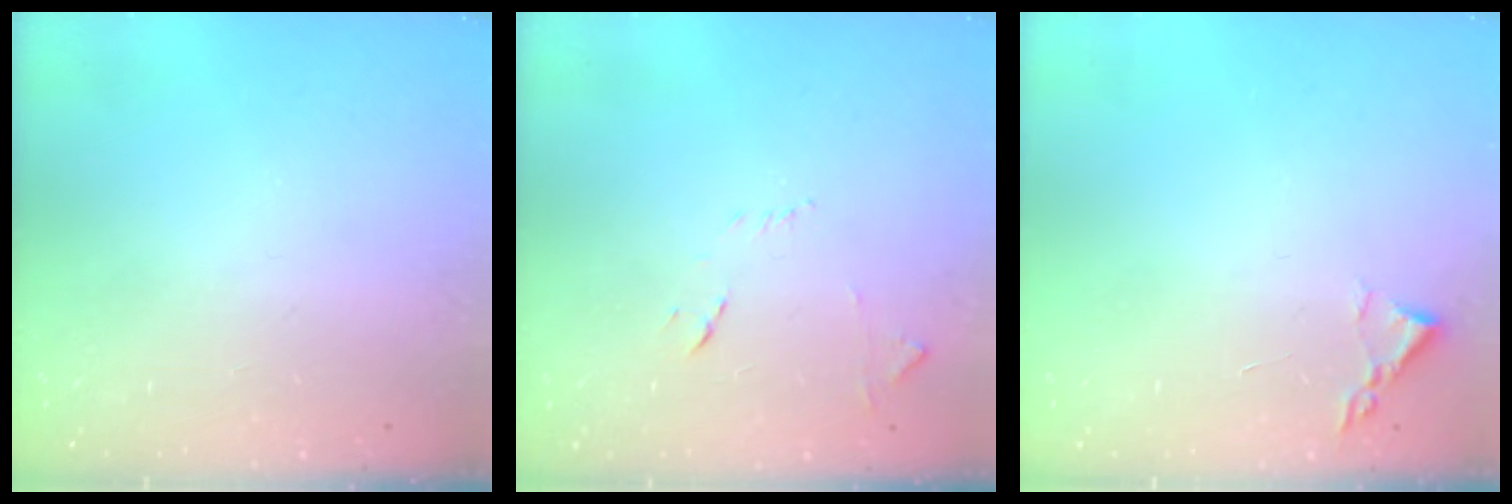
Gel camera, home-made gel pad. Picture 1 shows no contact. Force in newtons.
{"total": 7.8, "press": 7.8, "slide": 0.6}
{"total": 1.8, "press": 1.8, "slide": 0.3}